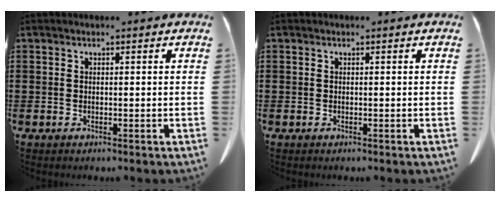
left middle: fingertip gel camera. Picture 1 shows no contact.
{"total": 0.0}